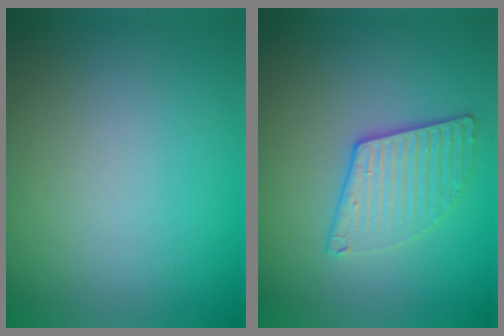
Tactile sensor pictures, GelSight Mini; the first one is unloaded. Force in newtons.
{"total": 3.1, "press": 2.9, "slide": 1.1}